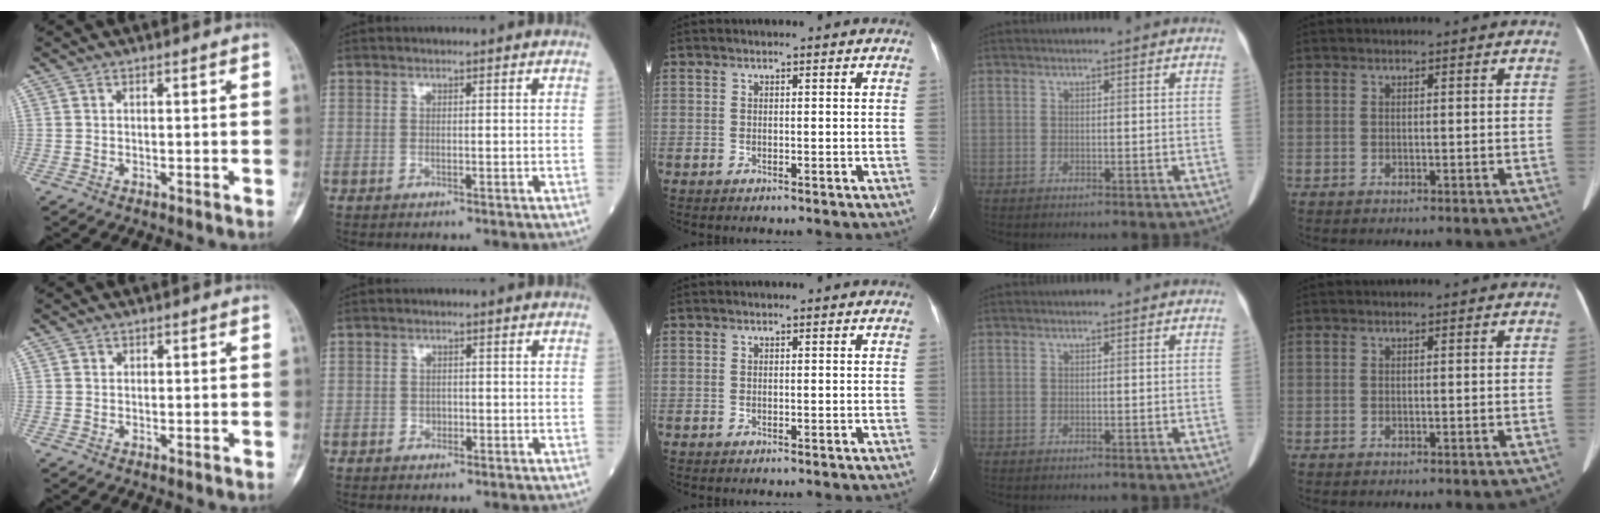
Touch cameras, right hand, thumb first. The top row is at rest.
{"thumb": {"total": 0.8, "force": [0.3, 0.8, 0.1], "torque": [0.008, 0.001, 0.003]}, "index": {"total": 1.0, "force": [-0.5, 0.8, 0.4], "torque": [-0.003, 0.004, -0.009]}}